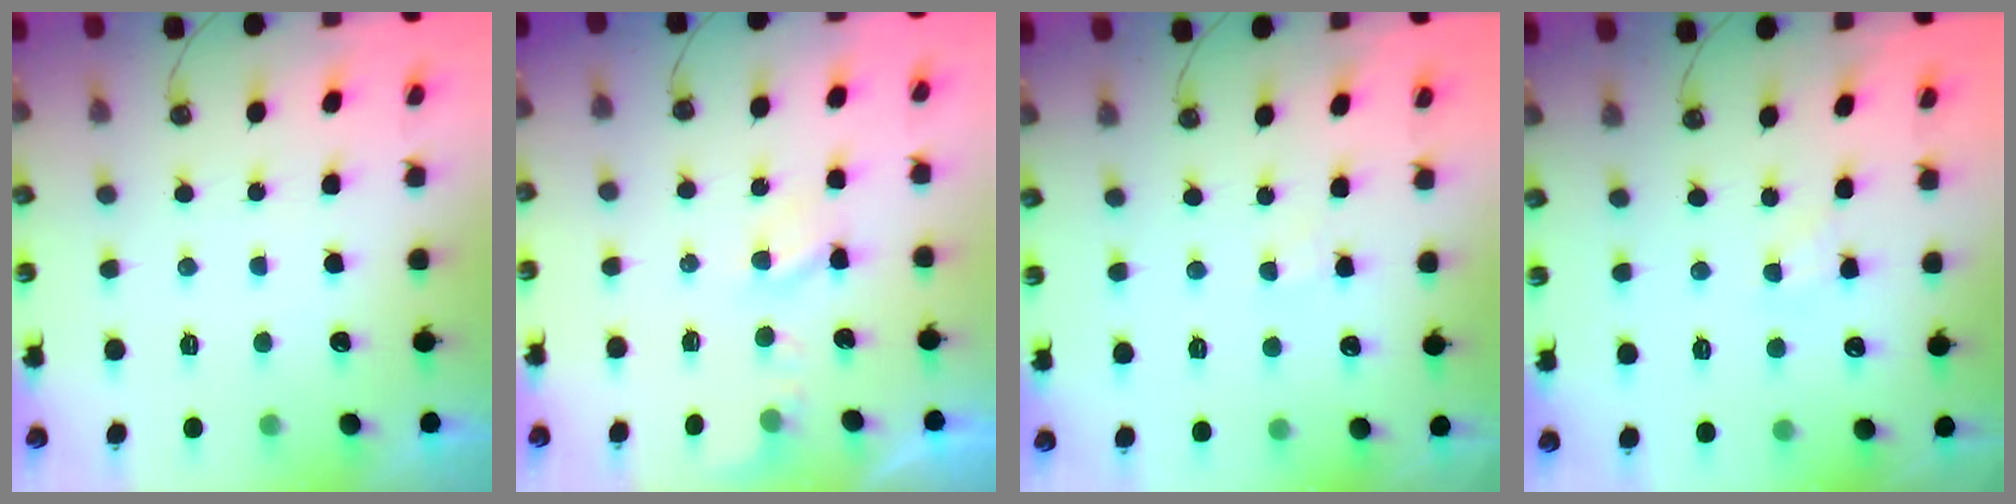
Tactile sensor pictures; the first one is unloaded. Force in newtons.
{"total": 2.7, "press": 2.7, "slide": 0.5}
{"total": 2.5, "press": 2.4, "slide": 0.4}
{"total": 2.1, "press": 2.1, "slide": 0.4}